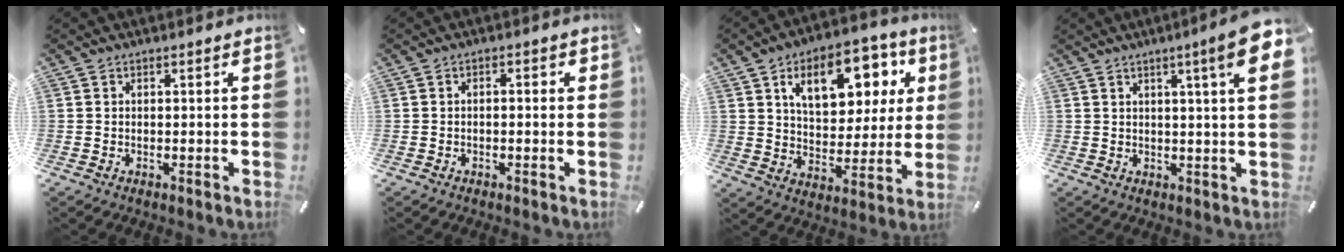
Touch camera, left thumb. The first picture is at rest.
{"total": 1.5, "force": [-0.6, 0.5, 1.2], "torque": [-0.023, 0.003, -0.012]}
{"total": 16.0, "force": [7.5, 9.6, 10.3], "torque": [-0.158, -0.020, 0.127]}
{"total": 9.5, "force": [4.2, 0.4, 8.5], "torque": [-0.131, -0.015, 0.062]}